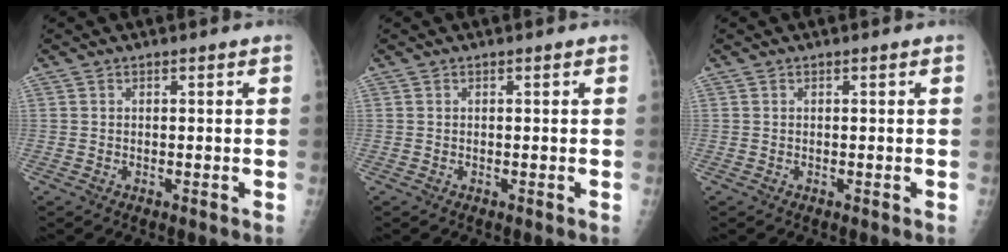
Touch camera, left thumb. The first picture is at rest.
{"total": 0.0}
{"total": 0.0}